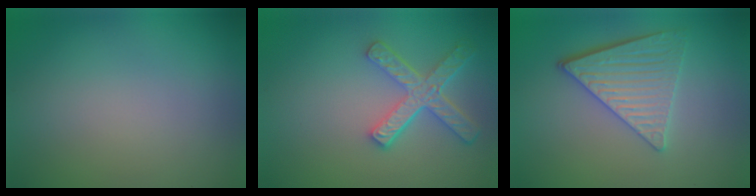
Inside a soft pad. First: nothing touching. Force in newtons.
{"total": 4.5, "press": 3.5, "slide": 2.8}
{"total": 4.8, "press": 3.9, "slide": 2.8}